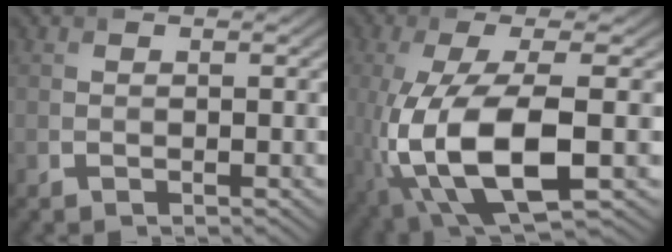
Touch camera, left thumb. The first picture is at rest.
{"total": 13.2, "force": [-3.5, 4.8, 11.9], "torque": [-0.258, -0.018, -0.061]}